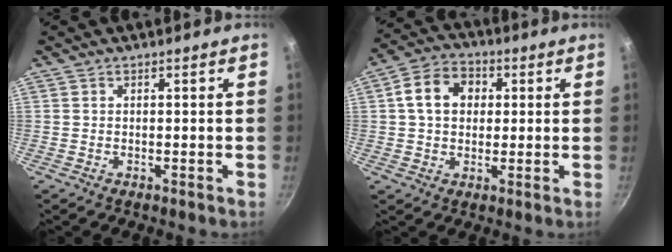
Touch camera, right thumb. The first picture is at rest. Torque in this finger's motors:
{"motor_torque": [0.63, 1.64, 0.51, -0.35, 0.24]}